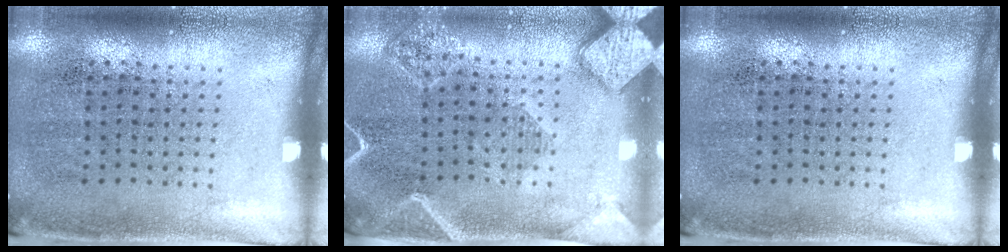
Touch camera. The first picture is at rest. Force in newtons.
{"total": 2.4, "press": 2.2, "slide": 0.9}
{"total": 0.0}